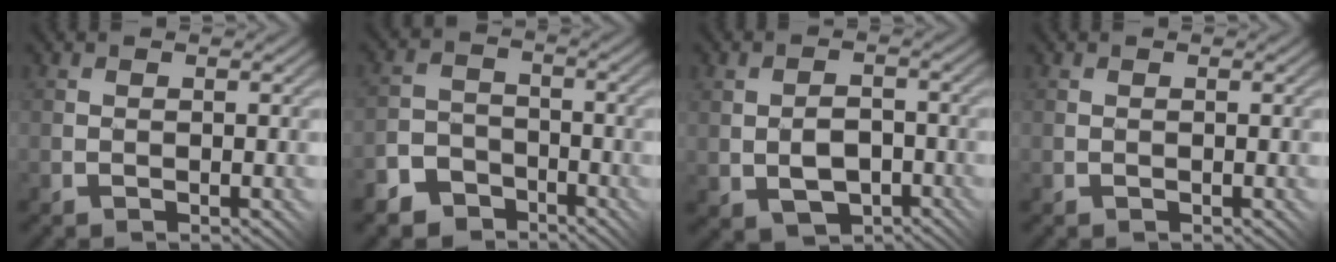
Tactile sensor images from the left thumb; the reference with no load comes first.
{"total": 6.2, "force": [-4.7, 3.9, 1.0], "torque": [-0.023, -0.002, -0.095]}
{"total": 5.2, "force": [-1.2, 3.4, 3.7], "torque": [-0.080, -0.005, -0.022]}
{"total": 0.0}